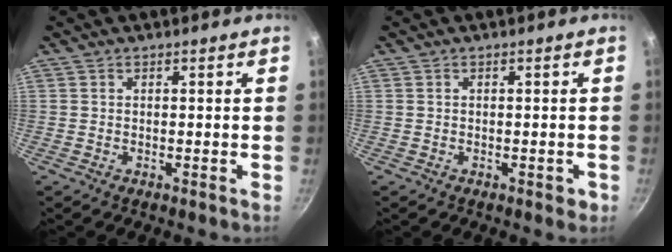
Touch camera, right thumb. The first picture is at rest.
{"total": 1.1, "force": [-0.5, 0.6, 0.8], "torque": [-0.004, 0.000, -0.005]}